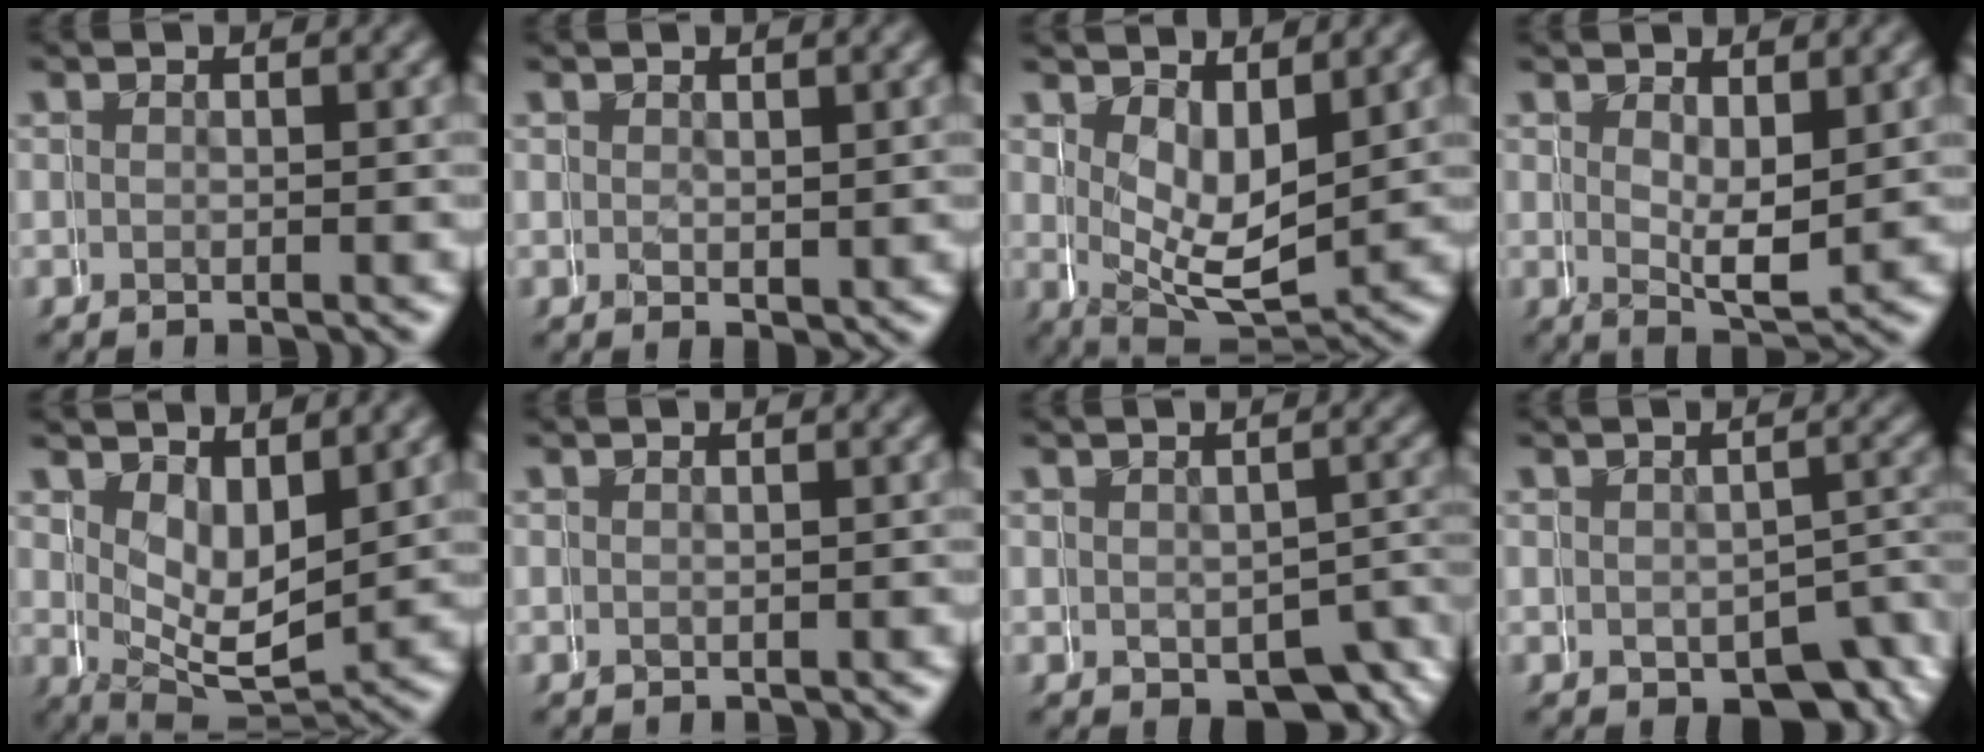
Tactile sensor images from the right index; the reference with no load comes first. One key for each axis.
{"total": 1.4, "fx": 0.7, "fy": 0.9, "fz": 0.8, "tx": -0.015, "ty": -0.007, "tz": 0.015}
{"total": 5.9, "fx": 2.0, "fy": 3.5, "fz": 4.2, "tx": -0.068, "ty": -0.024, "tz": 0.041}
{"total": 3.0, "fx": 1.6, "fy": 1.0, "fz": 2.4, "tx": -0.040, "ty": -0.003, "tz": 0.029}
{"total": 5.2, "fx": 2.6, "fy": 3.2, "fz": 3.3, "tx": -0.043, "ty": -0.018, "tz": 0.045}
{"total": 0.6, "fx": -0.2, "fy": 0.4, "fz": -0.3, "tx": 0.003, "ty": -0.002, "tz": -0.003}
{"total": 3.6, "fx": -1.2, "fy": 2.2, "fz": 2.6, "tx": -0.028, "ty": 0.004, "tz": -0.024}
{"total": 3.8, "fx": -1.3, "fy": 2.6, "fz": 2.5, "tx": -0.029, "ty": 0.003, "tz": -0.025}